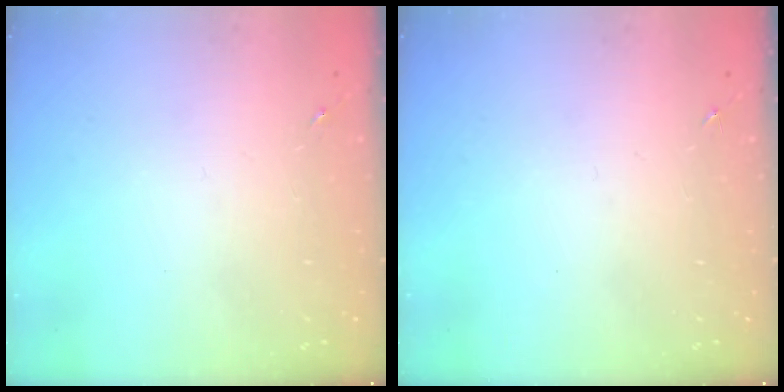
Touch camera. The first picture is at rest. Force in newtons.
{"total": 0.0}